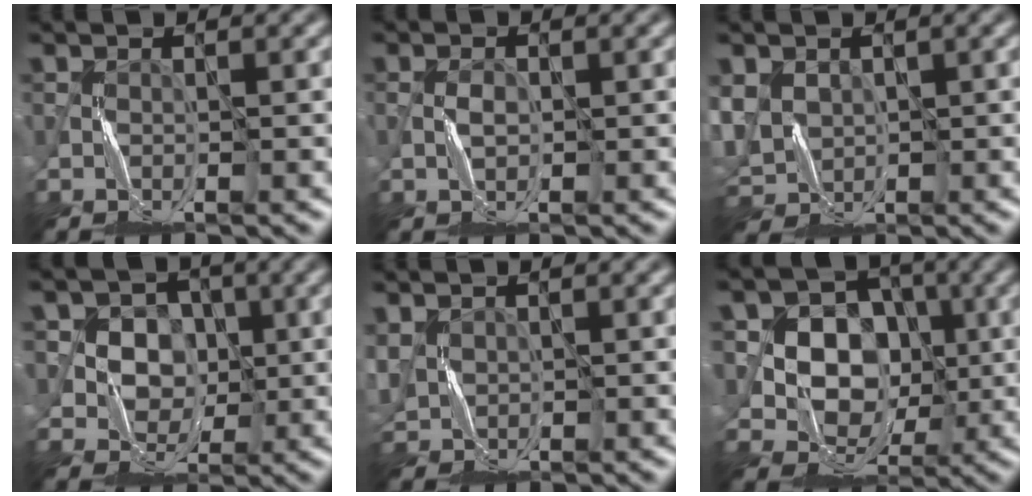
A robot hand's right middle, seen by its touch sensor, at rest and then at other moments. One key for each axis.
{"total": 0.7, "fx": -0.4, "fy": 0.4, "fz": 0.3, "tx": -0.008, "ty": 0.004, "tz": -0.007}
{"total": 4.1, "fx": 1.0, "fy": 3.4, "fz": 2.0, "tx": -0.070, "ty": 0.001, "tz": 0.027}
{"total": 6.6, "fx": 1.4, "fy": 5.9, "fz": 2.7, "tx": -0.042, "ty": 0.014, "tz": 0.020}
{"total": 2.3, "fx": 0.9, "fy": 1.8, "fz": 1.1, "tx": -0.040, "ty": 0.003, "tz": 0.025}
{"total": 8.3, "fx": 0.8, "fy": 7.3, "fz": 4.0, "tx": -0.064, "ty": 0.021, "tz": 0.003}